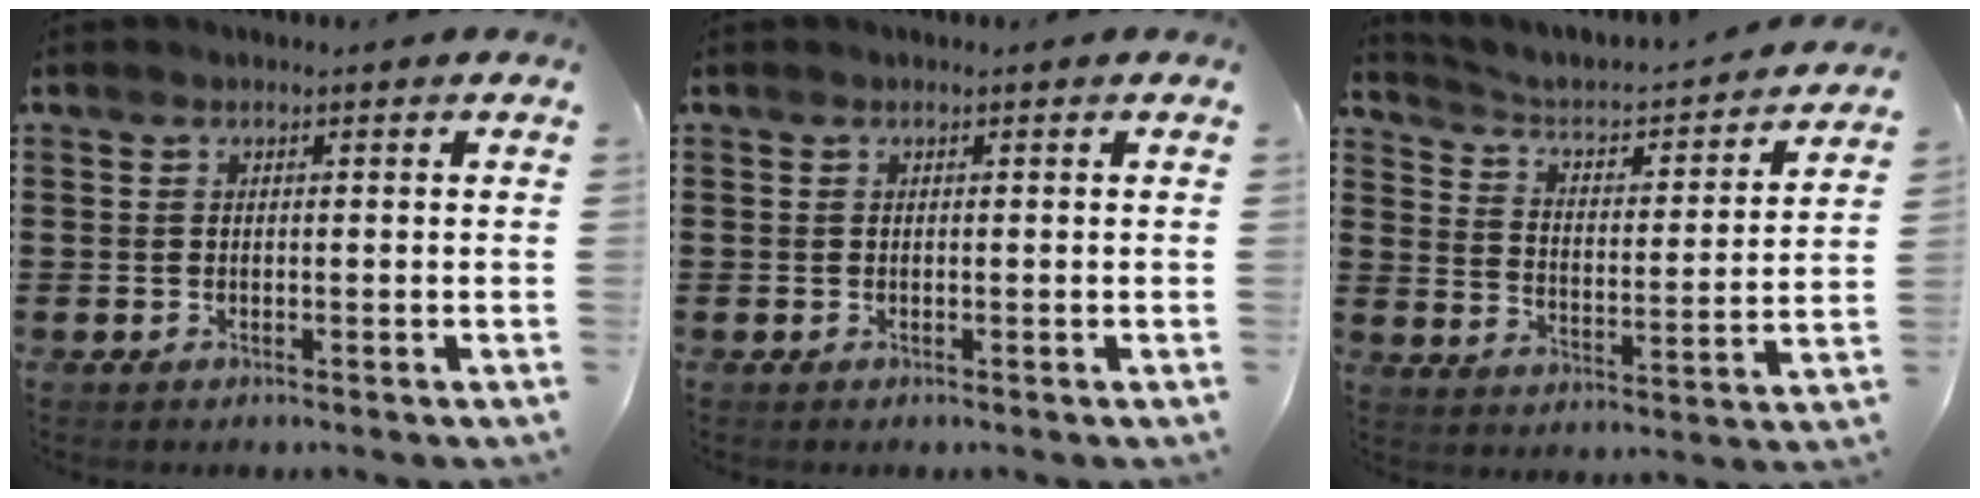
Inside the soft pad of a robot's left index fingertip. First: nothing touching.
{"total": 0.0}
{"total": 2.7, "force": [2.1, 1.0, 1.2], "torque": [-0.043, -0.025, 0.022]}